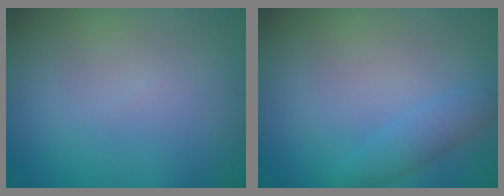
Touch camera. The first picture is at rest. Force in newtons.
{"total": 1.9, "press": 1.9, "slide": 0.1}